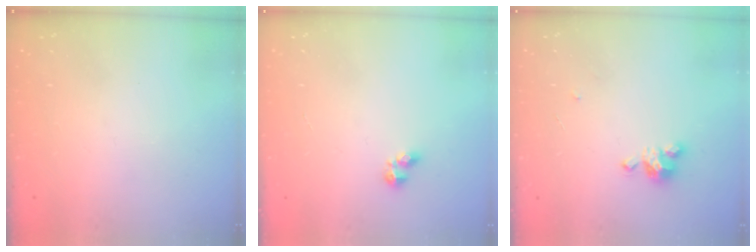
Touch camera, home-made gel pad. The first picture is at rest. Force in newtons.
{"total": 2.6, "press": 2.5, "slide": 0.5}
{"total": 4.2, "press": 4.2, "slide": 0.2}